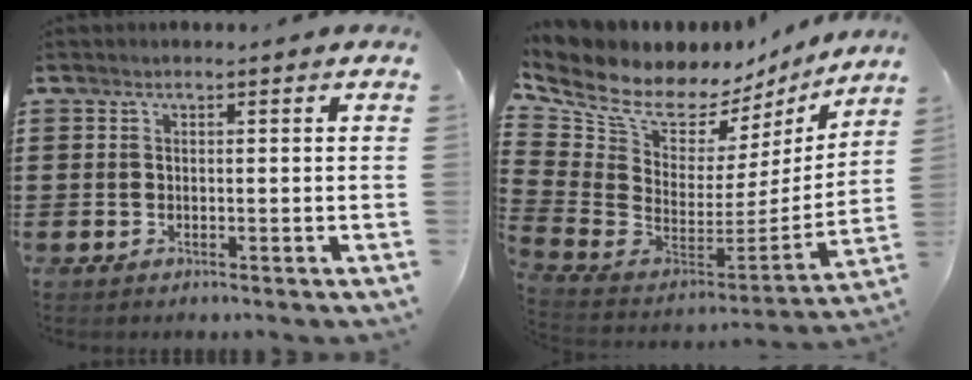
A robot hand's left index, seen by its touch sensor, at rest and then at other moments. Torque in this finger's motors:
{"motor_torque": [2.14, 0.00, 1.05, 0.12]}